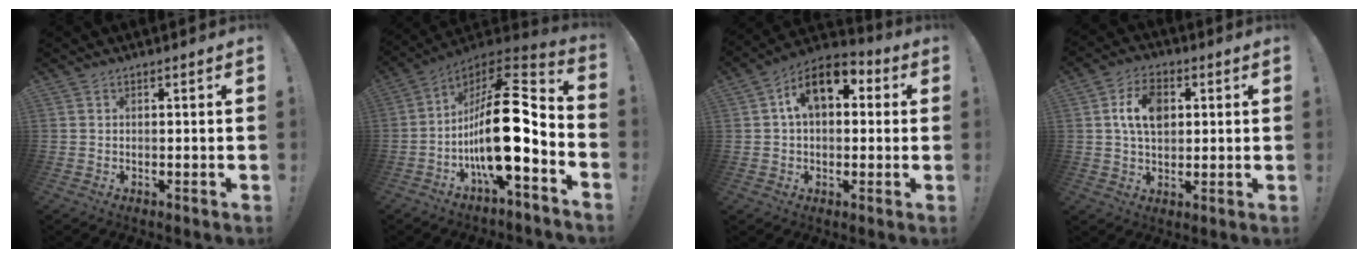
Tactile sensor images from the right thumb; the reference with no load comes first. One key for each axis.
{"total": 21.5, "fx": -3.1, "fy": 7.1, "fz": 20.1, "tx": -0.350, "ty": -0.001, "tz": -0.054}
{"total": 12.1, "fx": 4.0, "fy": 7.4, "fz": 8.7, "tx": -0.130, "ty": -0.001, "tz": 0.073}
{"total": 10.1, "fx": 2.3, "fy": 6.7, "fz": 7.3, "tx": -0.121, "ty": 0.007, "tz": 0.041}